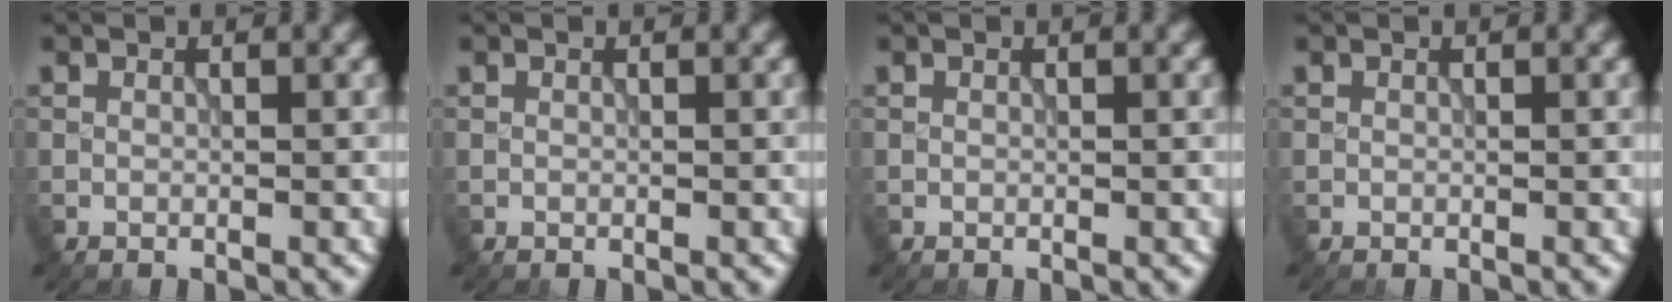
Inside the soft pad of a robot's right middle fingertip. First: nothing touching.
{"total": 0.0}
{"total": 0.0}
{"total": 0.0}